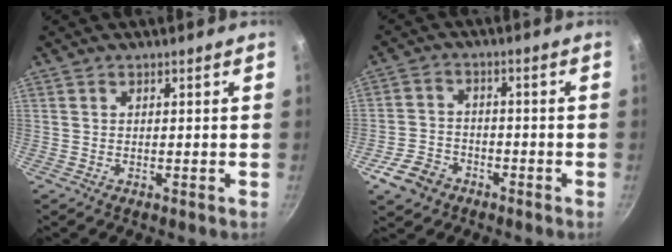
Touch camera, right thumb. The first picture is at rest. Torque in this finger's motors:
{"motor_torque": [-0.01, 0.18, -0.14, -0.02, 0.00]}